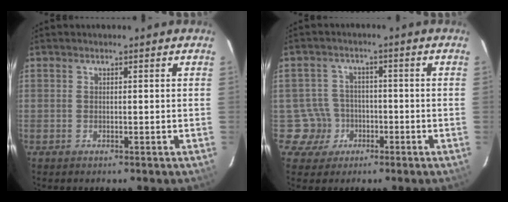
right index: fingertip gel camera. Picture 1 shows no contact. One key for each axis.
{"total": 5.6, "fx": -2.2, "fy": 5.2, "fz": -0.3, "tx": -0.002, "ty": 0.024, "tz": -0.035}